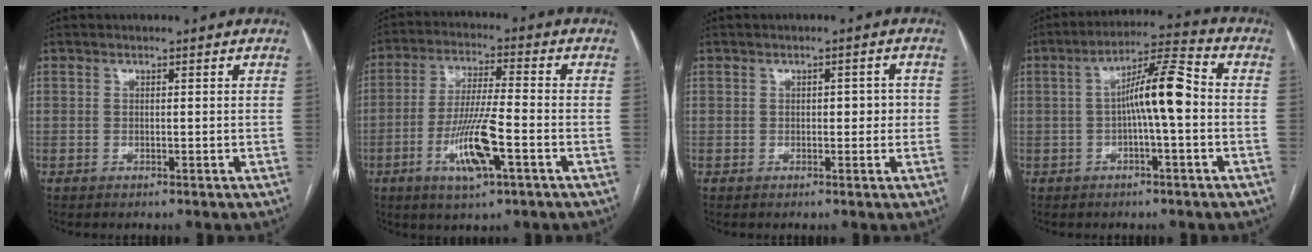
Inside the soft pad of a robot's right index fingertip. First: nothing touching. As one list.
[{"total": 10.7, "force": [-4.1, 1.3, 9.8], "torque": [-0.192, -0.008, -0.074]}, {"total": 2.7, "force": [0.0, 1.5, 2.2], "torque": [-0.023, 0.010, 0.000]}, {"total": 8.8, "force": [-0.6, 0.8, 8.8], "torque": [-0.151, 0.025, -0.015]}]